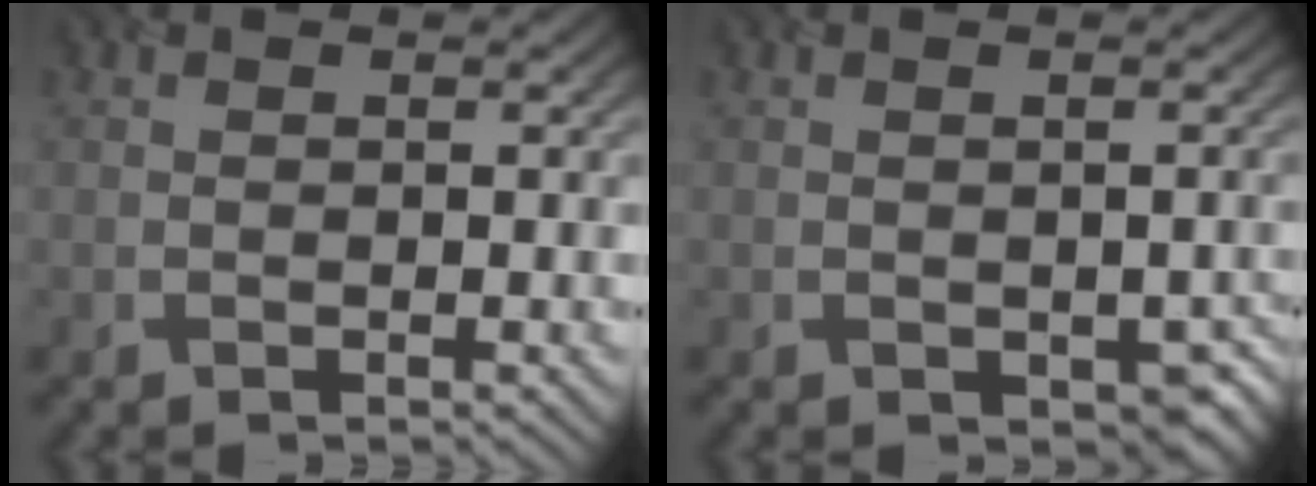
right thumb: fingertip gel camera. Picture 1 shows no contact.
{"total": 2.6, "force": [-1.1, 1.9, 1.2], "torque": [-0.021, -0.020, -0.010]}